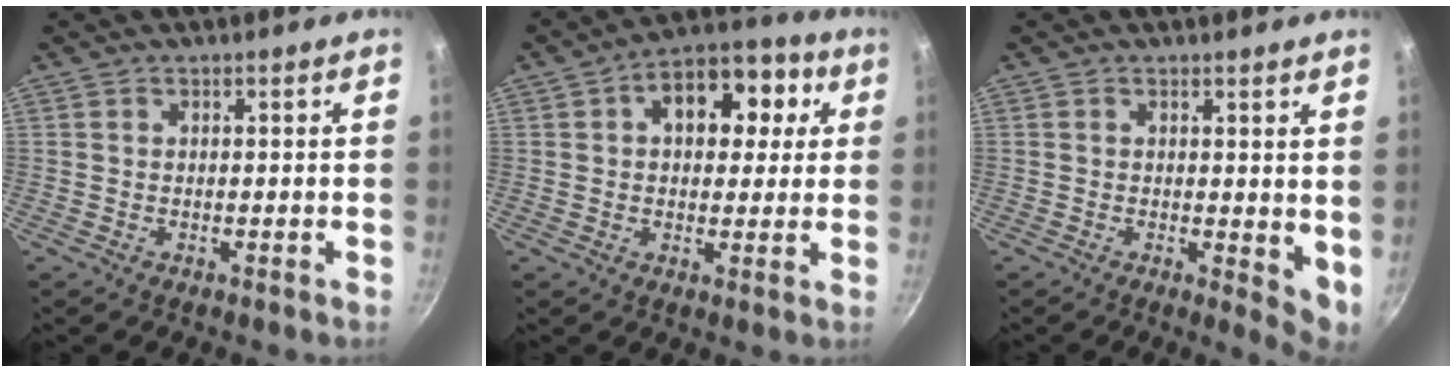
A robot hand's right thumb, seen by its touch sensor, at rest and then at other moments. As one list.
[{"total": 13.6, "force": [3.8, 8.5, 10.0], "torque": [-0.098, 0.021, 0.047]}, {"total": 4.8, "force": [0.7, 1.9, 4.3], "torque": [-0.052, -0.014, 0.012]}]